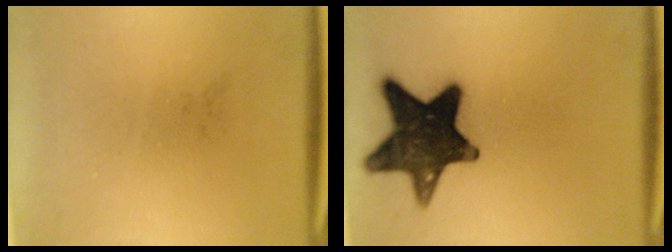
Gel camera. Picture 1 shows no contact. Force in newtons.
{"total": 15.8}